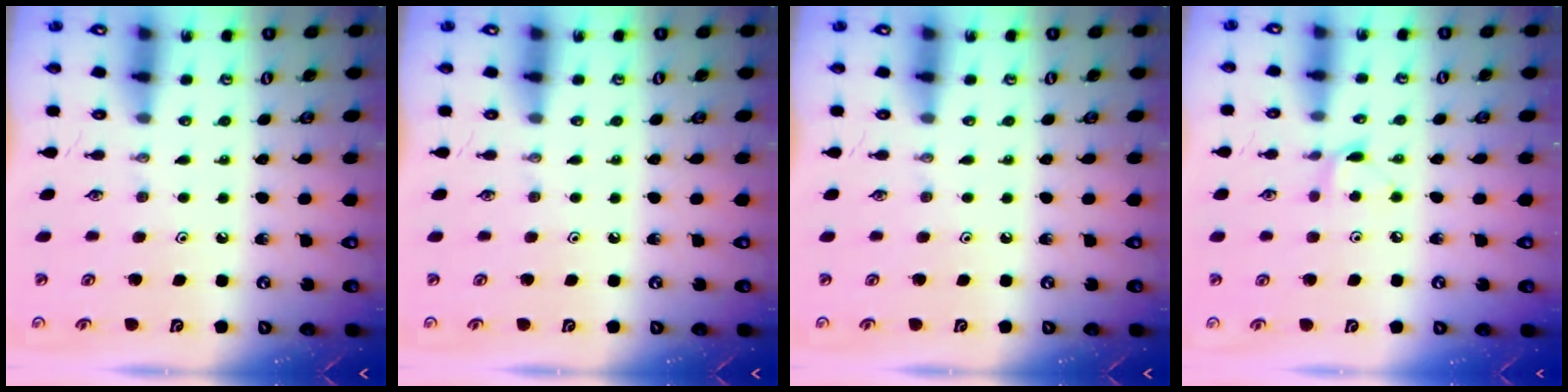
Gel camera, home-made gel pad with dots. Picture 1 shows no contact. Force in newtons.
{"total": 0.0}
{"total": 0.0}
{"total": 4.3, "press": 4.3, "slide": 0.5}